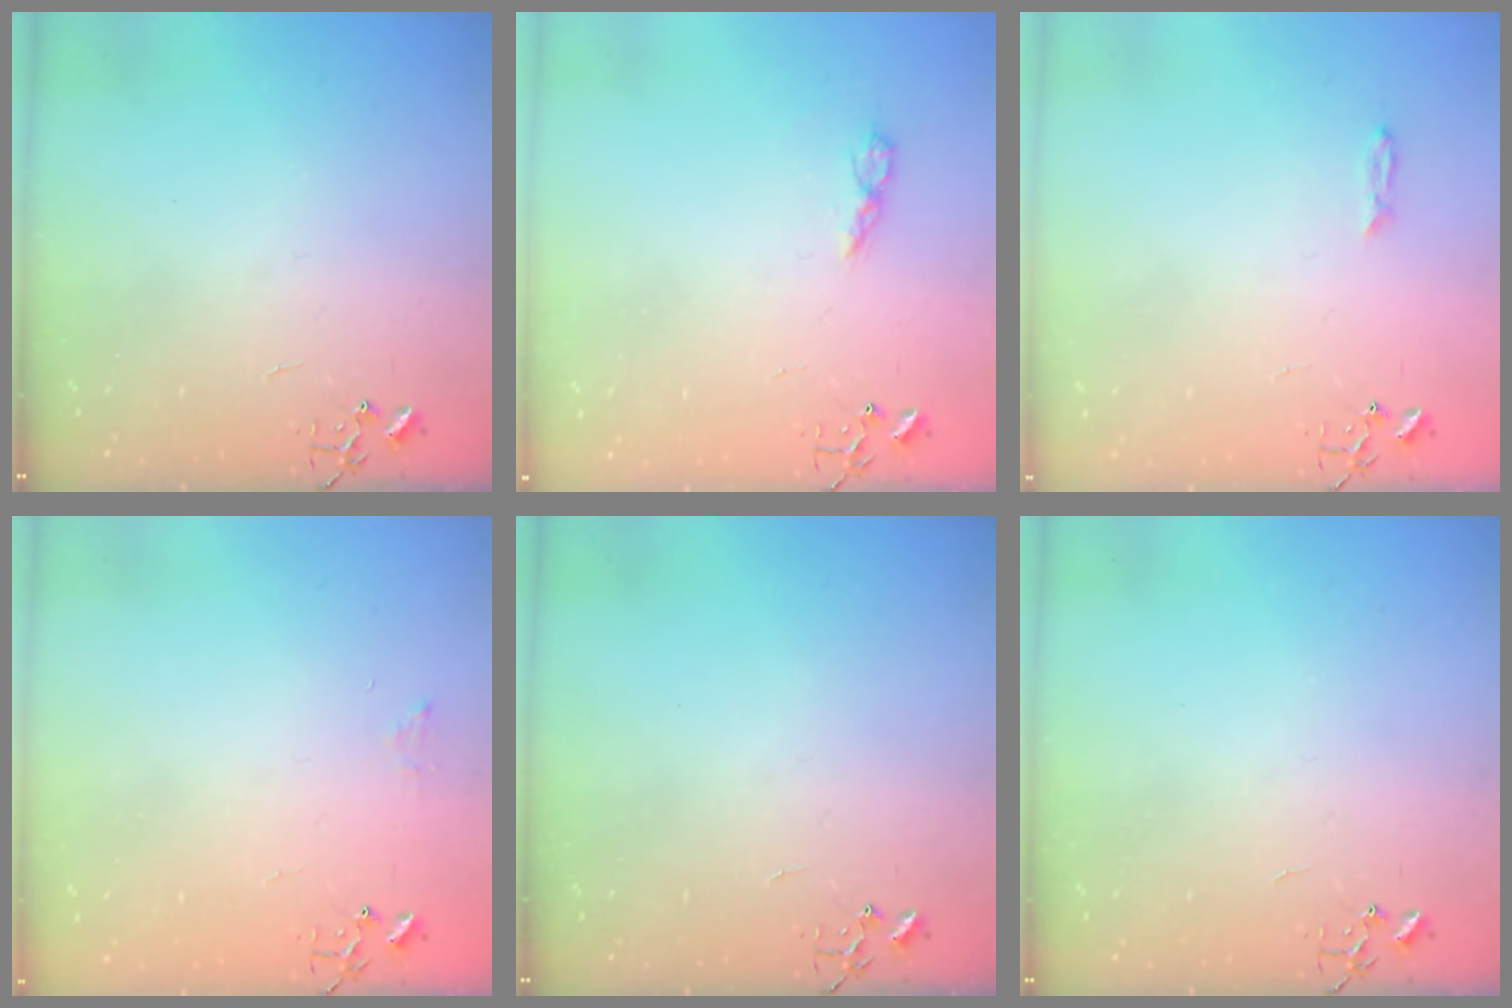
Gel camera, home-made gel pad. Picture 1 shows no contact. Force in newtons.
{"total": 5.0, "press": 5.0, "slide": 0.6}
{"total": 3.7, "press": 3.6, "slide": 0.4}
{"total": 6.3, "press": 6.3, "slide": 0.7}
{"total": 0.0}
{"total": 0.0}